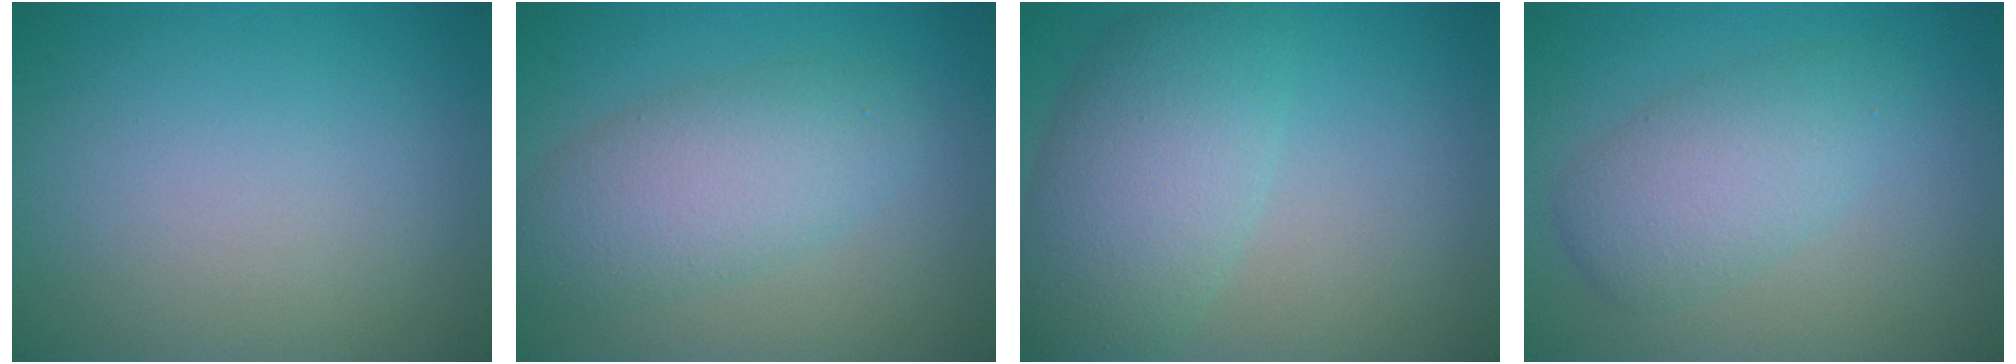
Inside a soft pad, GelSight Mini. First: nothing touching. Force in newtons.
{"total": 5.1, "press": 5.1, "slide": 0.1}
{"total": 6.6, "press": 6.6, "slide": 0.1}
{"total": 4.2, "press": 4.2, "slide": 0.1}